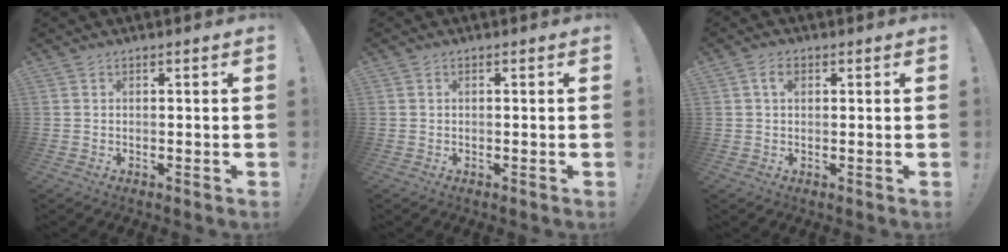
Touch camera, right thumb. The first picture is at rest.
{"total": 0.0}
{"total": 3.1, "force": [1.1, 1.9, 2.2], "torque": [-0.038, 0.004, 0.017]}